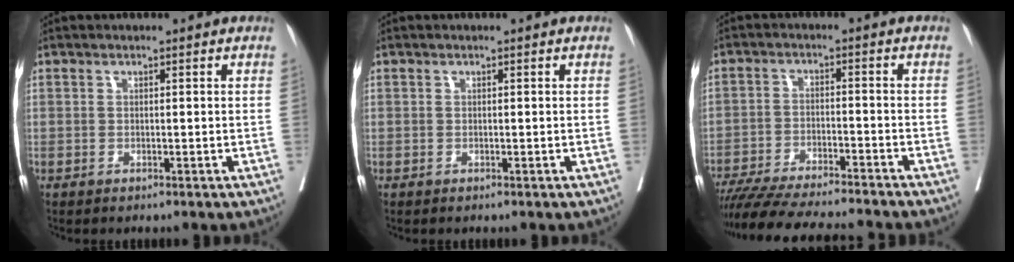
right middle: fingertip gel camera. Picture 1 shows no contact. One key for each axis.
{"total": 0.0}
{"total": 14.9, "fx": -13.6, "fy": 0.5, "fz": 6.1, "tx": -0.091, "ty": -0.014, "tz": -0.212}